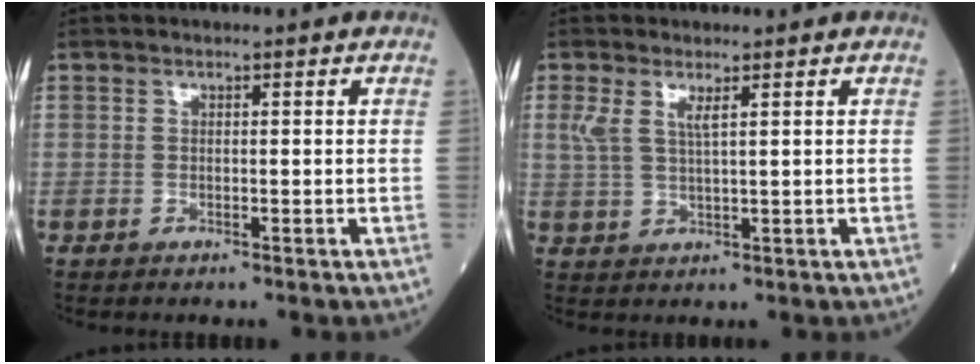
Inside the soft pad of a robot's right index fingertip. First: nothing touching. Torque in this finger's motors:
{"motor_torque": [0.00, 0.04, 0.05, 0.07]}